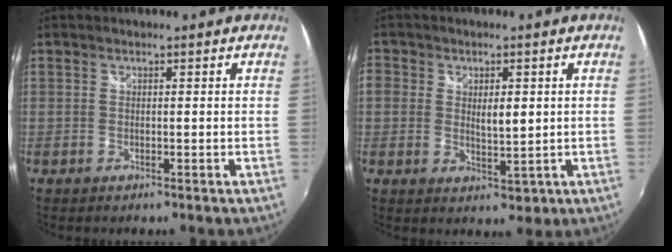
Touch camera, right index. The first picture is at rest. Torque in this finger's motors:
{"motor_torque": [1.14, 0.96, 0.38, 0.03]}